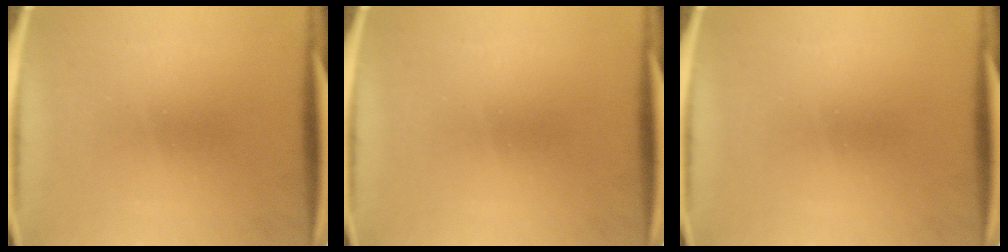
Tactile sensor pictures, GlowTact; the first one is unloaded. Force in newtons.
{"total": 0.0}
{"total": 0.0}